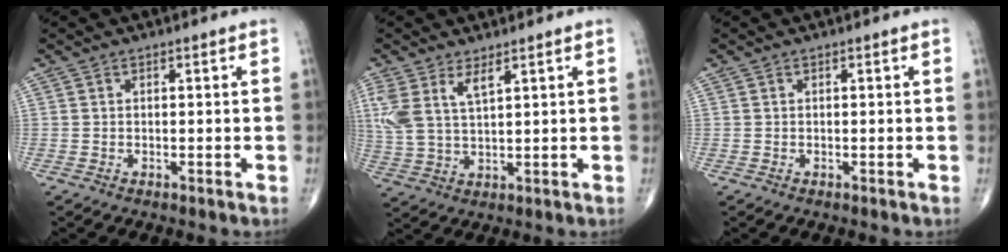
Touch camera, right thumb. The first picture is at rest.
{"total": 7.1, "force": [3.5, 2.7, 5.5], "torque": [-0.130, -0.010, 0.080]}
{"total": 0.0}